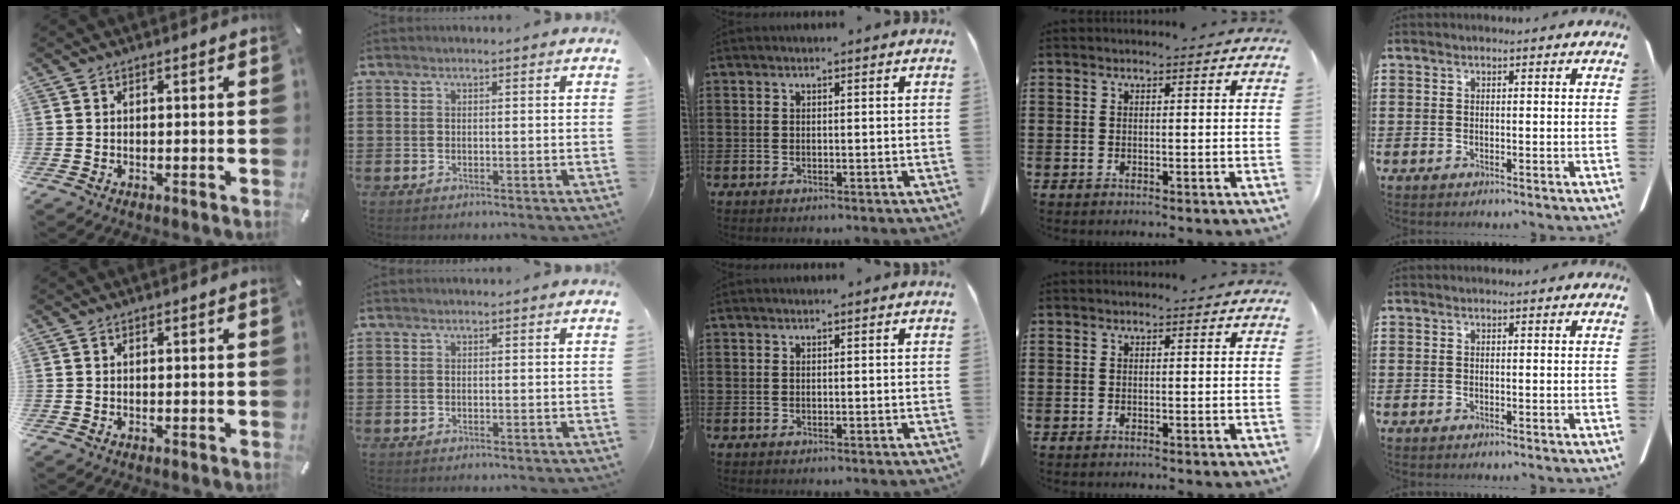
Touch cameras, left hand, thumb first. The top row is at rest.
{}